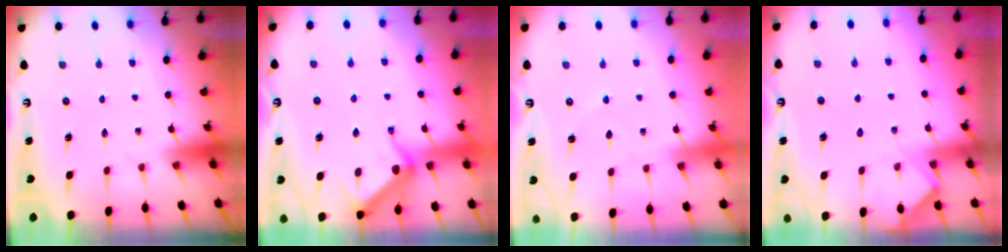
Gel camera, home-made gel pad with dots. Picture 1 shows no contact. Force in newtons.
{"total": 11.0, "press": 11.0, "slide": 0.2}
{"total": 2.6, "press": 2.6, "slide": 0.3}
{"total": 7.7, "press": 7.6, "slide": 0.7}